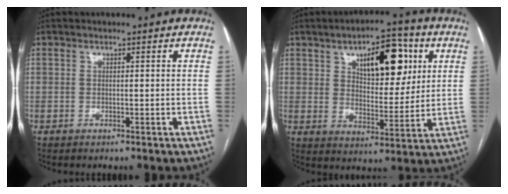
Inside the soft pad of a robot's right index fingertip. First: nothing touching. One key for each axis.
{"total": 12.9, "fx": 5.3, "fy": 5.4, "fz": 10.5, "tx": -0.150, "ty": 0.016, "tz": 0.086}